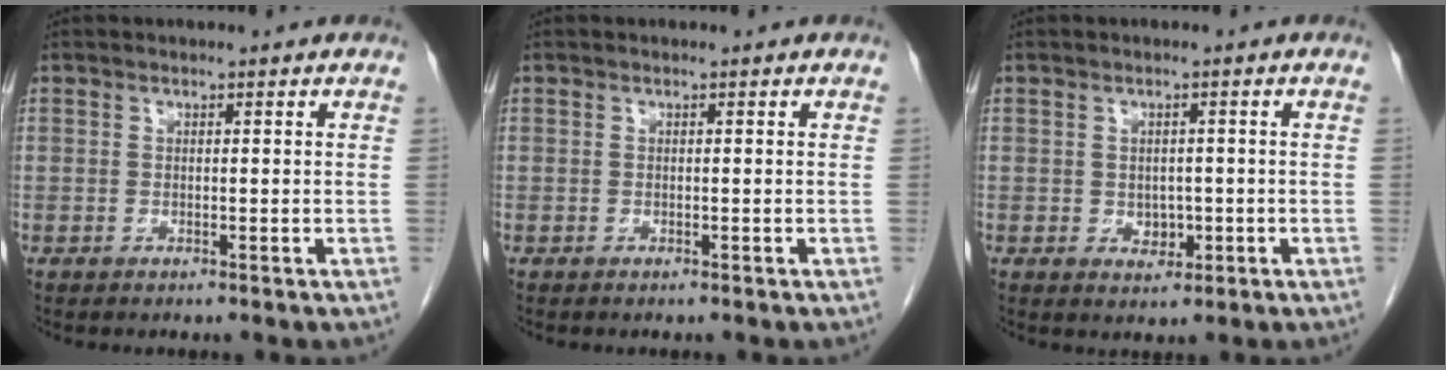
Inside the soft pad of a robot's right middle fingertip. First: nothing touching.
{"total": 0.0}
{"total": 2.4, "force": [-0.5, 1.8, 1.5], "torque": [-0.020, 0.001, 0.000]}